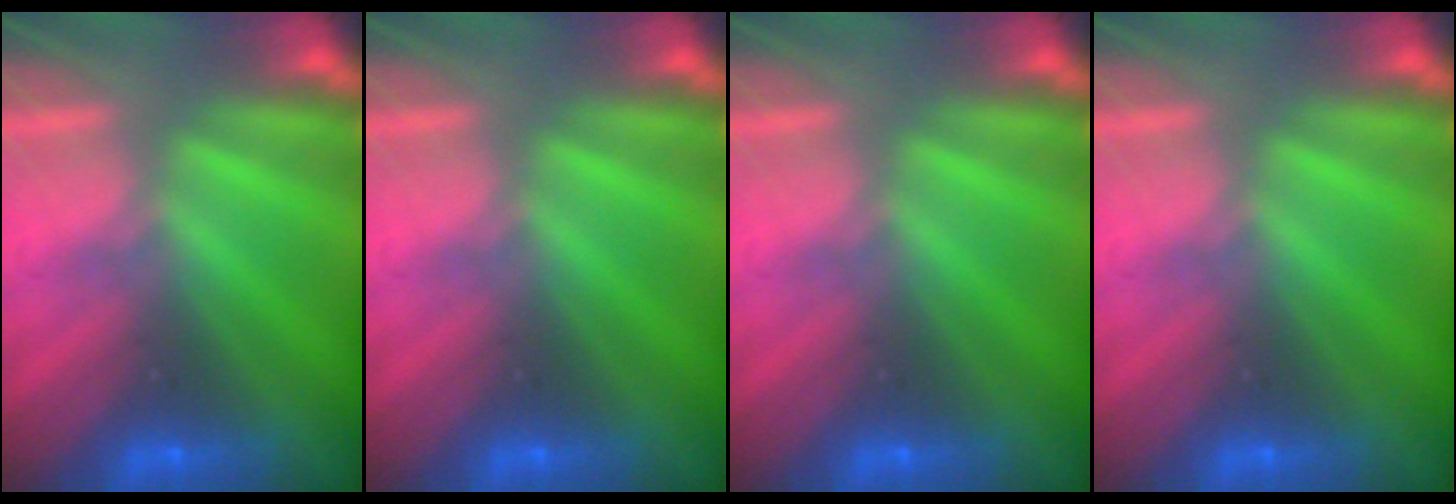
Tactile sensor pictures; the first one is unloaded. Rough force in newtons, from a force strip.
{"total": 0.0}
{"total": 0.0}
{"total": 0.0}